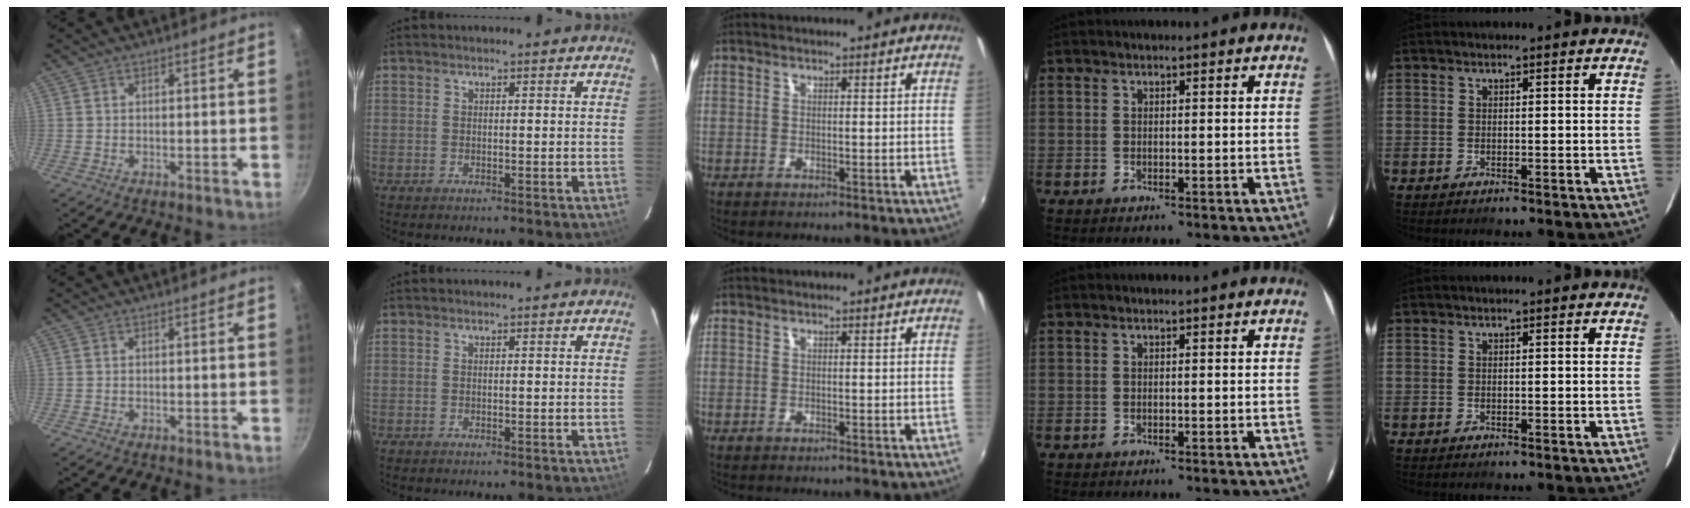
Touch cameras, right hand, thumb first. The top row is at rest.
{}